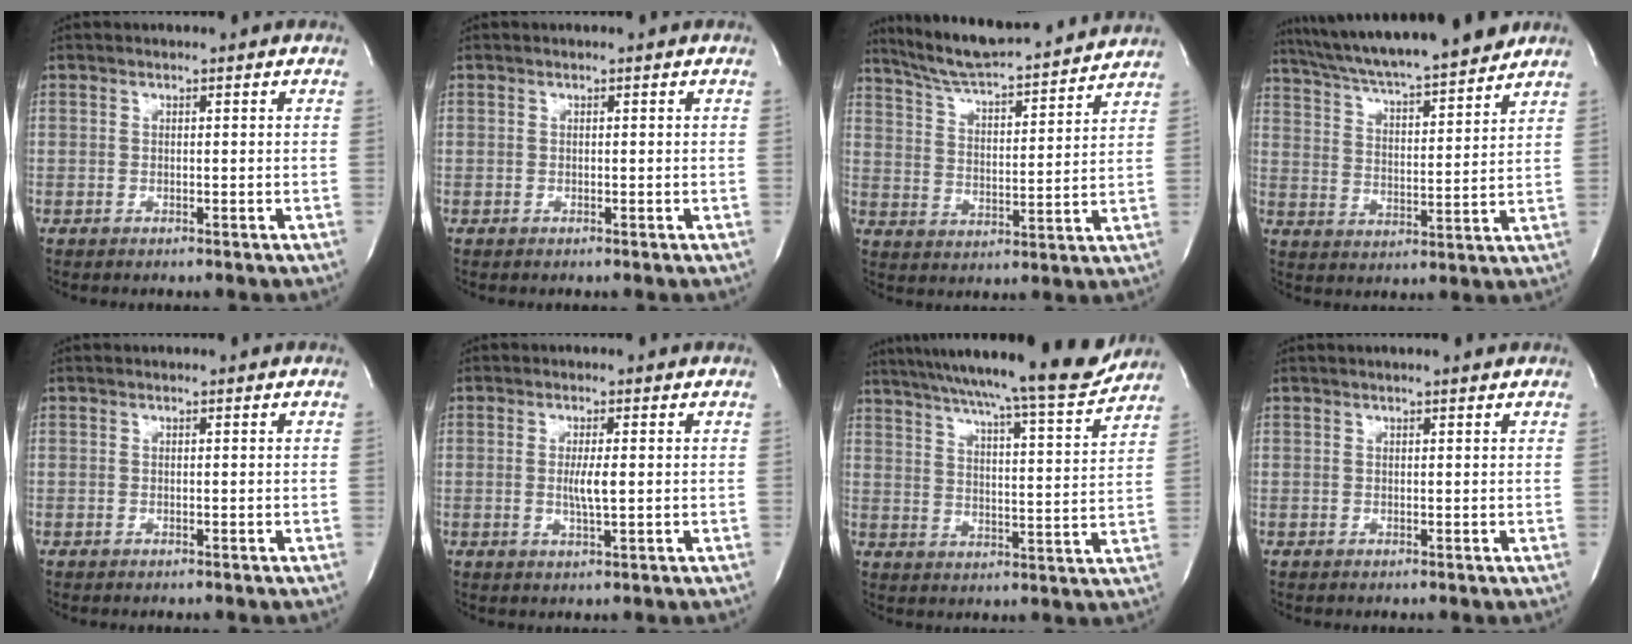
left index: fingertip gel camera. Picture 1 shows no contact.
{"total": 0.0}
{"total": 17.7, "force": [16.3, 1.3, 6.9], "torque": [-0.115, 0.006, 0.246]}
{"total": 18.5, "force": [16.3, 1.1, 8.6], "torque": [-0.146, 0.010, 0.255]}
{"total": 0.0}
{"total": 3.0, "force": [-0.4, 0.0, 3.0], "torque": [-0.062, -0.010, -0.005]}
{"total": 20.0, "force": [18.0, -0.3, 8.7], "torque": [-0.139, -0.039, 0.247]}
{"total": 1.5, "force": [1.3, -0.2, 0.8], "torque": [-0.012, 0.004, 0.015]}